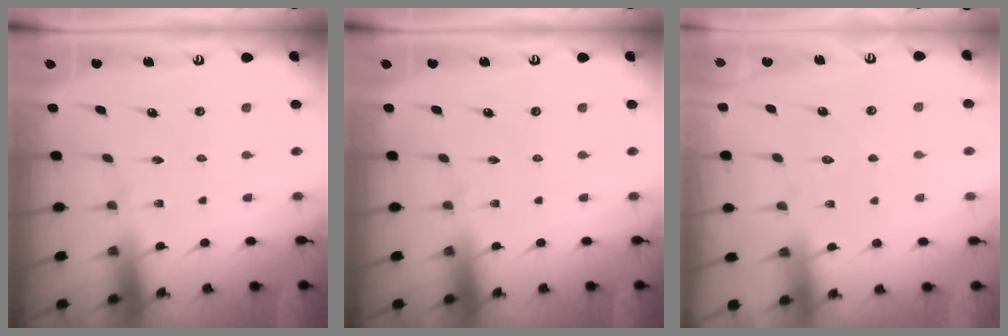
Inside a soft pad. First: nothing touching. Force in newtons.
{"total": 0.0}
{"total": 5.0, "press": 5.0, "slide": 0.5}